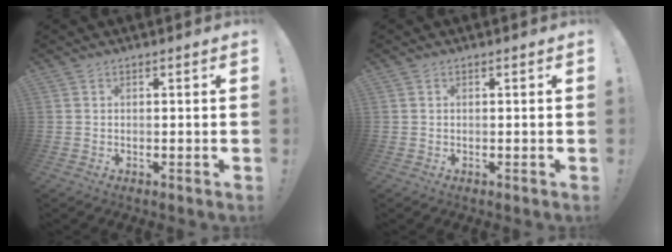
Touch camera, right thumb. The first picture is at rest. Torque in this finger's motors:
{"motor_torque": [0.06, -0.61, -0.56, 0.11, 0.00]}